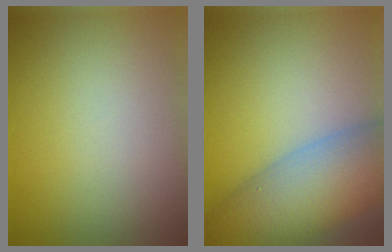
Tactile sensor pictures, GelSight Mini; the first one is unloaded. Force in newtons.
{"total": 10.1, "press": 10.1, "slide": 0.6}